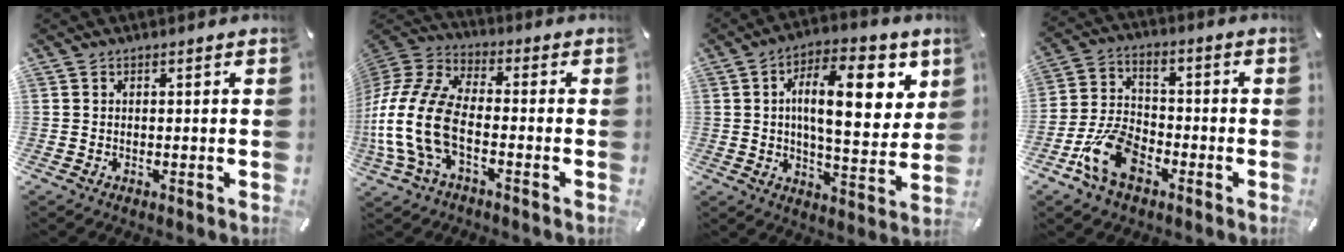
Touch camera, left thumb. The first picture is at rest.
{"total": 15.8, "force": [-4.8, 8.9, 12.1], "torque": [-0.273, 0.005, -0.088]}
{"total": 17.8, "force": [5.0, 7.6, 15.3], "torque": [-0.223, -0.002, 0.077]}
{"total": 12.6, "force": [-5.8, 8.5, 7.3], "torque": [-0.166, 0.030, -0.105]}